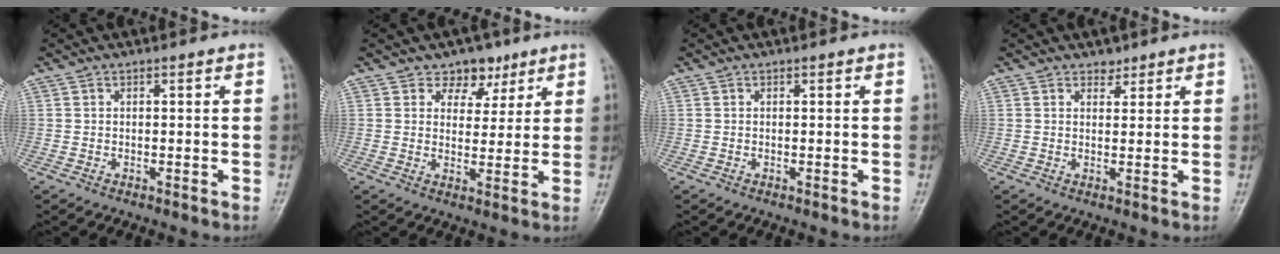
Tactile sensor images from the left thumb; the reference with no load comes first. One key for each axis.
{"total": 5.5, "fx": 3.6, "fy": 3.9, "fz": 1.2, "tx": 0.015, "ty": -0.017, "tz": 0.054}
{"total": 0.0}
{"total": 1.9, "fx": 1.5, "fy": 1.1, "fz": 0.3, "tx": 0.011, "ty": -0.010, "tz": 0.018}